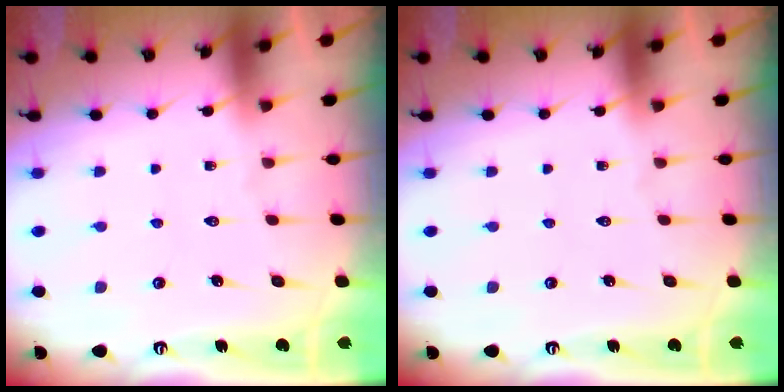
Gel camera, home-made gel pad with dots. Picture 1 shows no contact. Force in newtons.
{"total": 0.0}